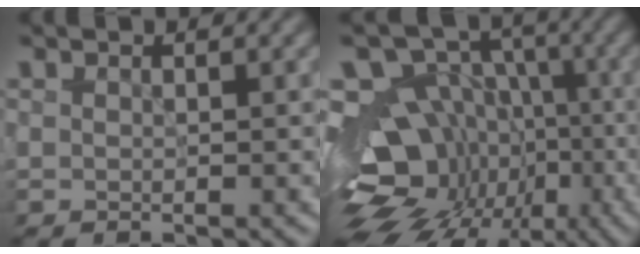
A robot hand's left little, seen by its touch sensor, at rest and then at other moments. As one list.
[{"total": 16.1, "force": [-6.2, 12.7, 7.7], "torque": [-0.134, -0.004, -0.092]}]